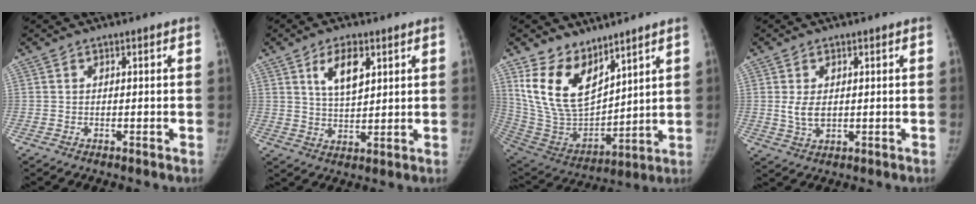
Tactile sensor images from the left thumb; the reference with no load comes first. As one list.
[{"total": 8.1, "force": [3.8, 4.0, 6.0], "torque": [-0.086, -0.022, 0.068]}, {"total": 16.6, "force": [10.4, 8.8, 9.5], "torque": [-0.140, -0.062, 0.227]}, {"total": 4.1, "force": [0.5, 2.5, 3.3], "torque": [-0.067, -0.007, 0.013]}]